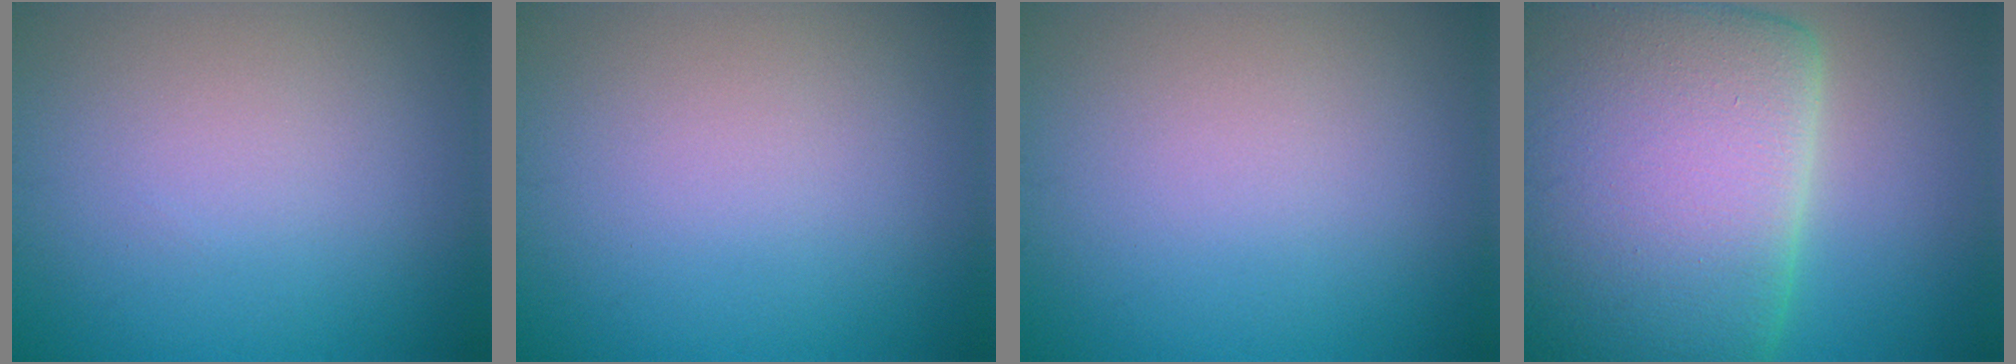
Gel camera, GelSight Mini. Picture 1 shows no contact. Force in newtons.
{"total": 0.0}
{"total": 0.0}
{"total": 21.4, "press": 21.4, "slide": 0.8}